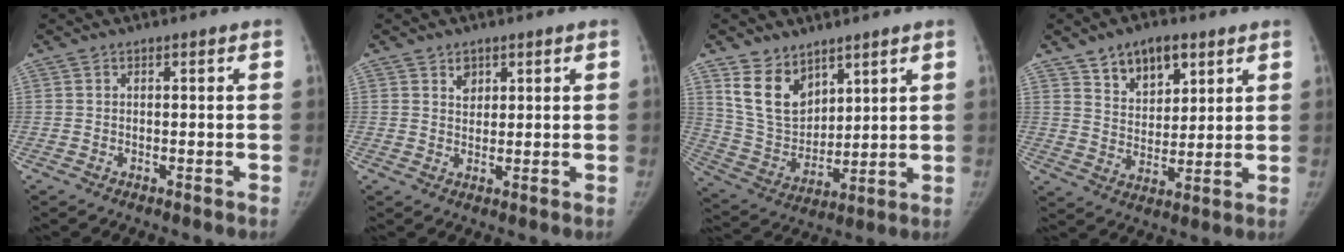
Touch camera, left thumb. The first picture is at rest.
{"total": 2.6, "force": [1.5, 1.9, 1.0], "torque": [0.000, -0.010, 0.026]}
{"total": 11.9, "force": [7.4, 7.5, 5.6], "torque": [-0.074, -0.044, 0.160]}
{"total": 10.0, "force": [5.8, 5.9, 5.6], "torque": [-0.056, -0.034, 0.099]}